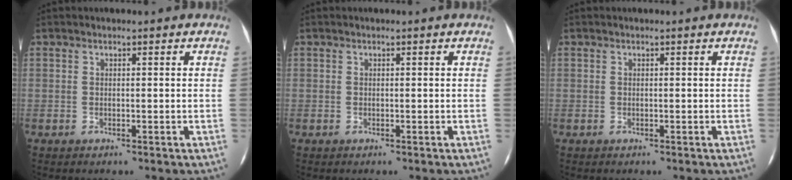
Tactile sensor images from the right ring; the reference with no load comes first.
{"total": 0.0}
{"total": 0.0}